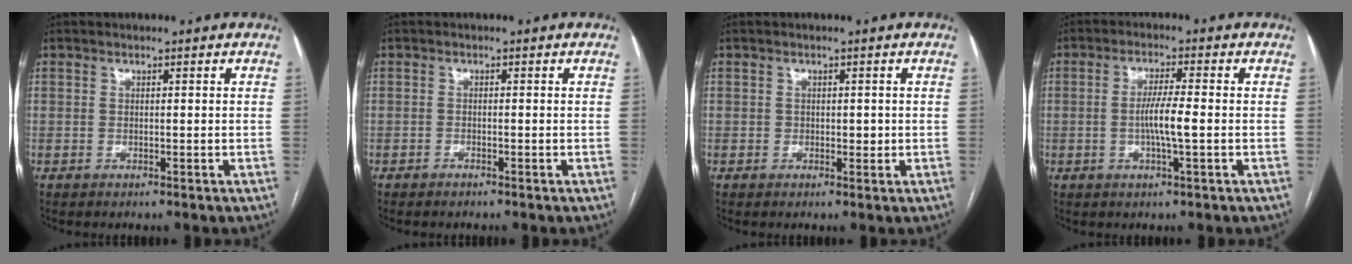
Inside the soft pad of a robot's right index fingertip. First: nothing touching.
{"total": 0.7, "force": [-0.7, 0.2, 0.3], "torque": [-0.009, 0.000, -0.010]}
{"total": 1.6, "force": [0.0, 1.2, 1.0], "torque": [-0.011, 0.001, 0.001]}
{"total": 5.0, "force": [-0.8, 0.0, 5.0], "torque": [-0.097, -0.002, -0.016]}